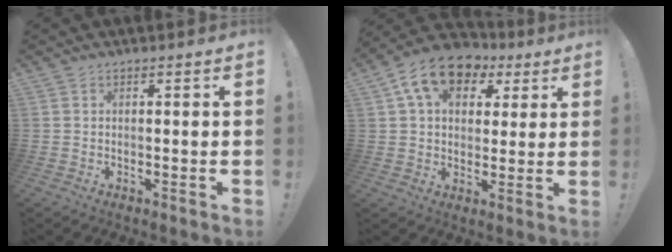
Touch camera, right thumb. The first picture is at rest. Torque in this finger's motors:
{"motor_torque": [0.94, 3.07, 0.66, -0.28, 0.07]}